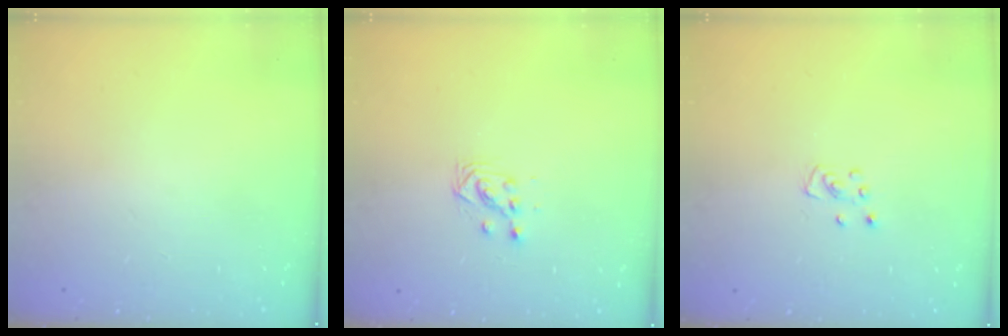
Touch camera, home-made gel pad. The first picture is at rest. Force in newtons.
{"total": 3.0, "press": 3.0, "slide": 0.2}
{"total": 3.6, "press": 3.6, "slide": 0.3}